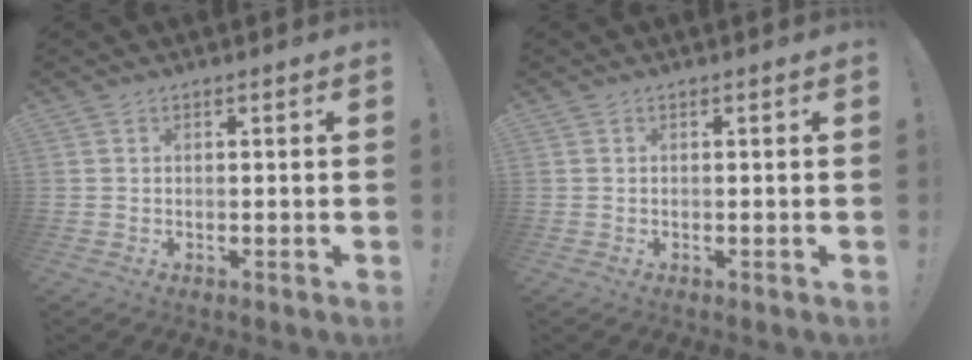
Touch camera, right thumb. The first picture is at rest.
{"total": 0.0}